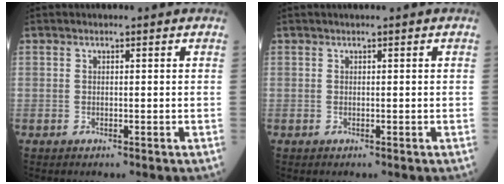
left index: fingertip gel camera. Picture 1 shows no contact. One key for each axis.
{"total": 0.6, "fx": 0.5, "fy": -0.1, "fz": 0.3, "tx": -0.007, "ty": 0.009, "tz": 0.013}